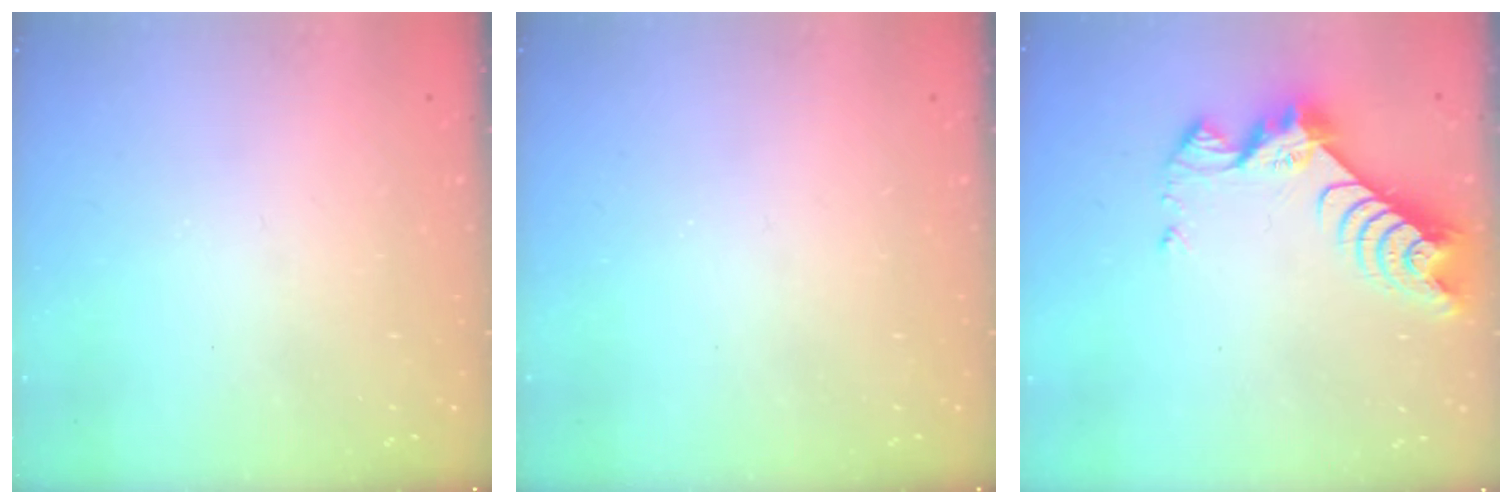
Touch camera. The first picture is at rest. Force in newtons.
{"total": 0.0}
{"total": 9.3, "press": 9.2, "slide": 0.8}